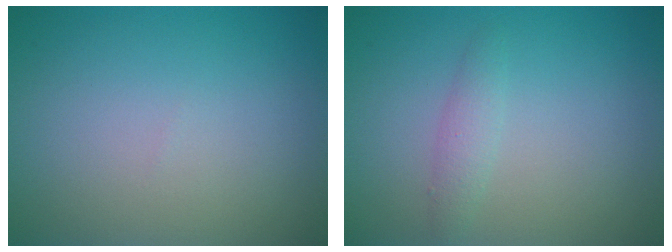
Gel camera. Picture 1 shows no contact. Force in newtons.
{"total": 1.4, "press": 1.4, "slide": 0.0}